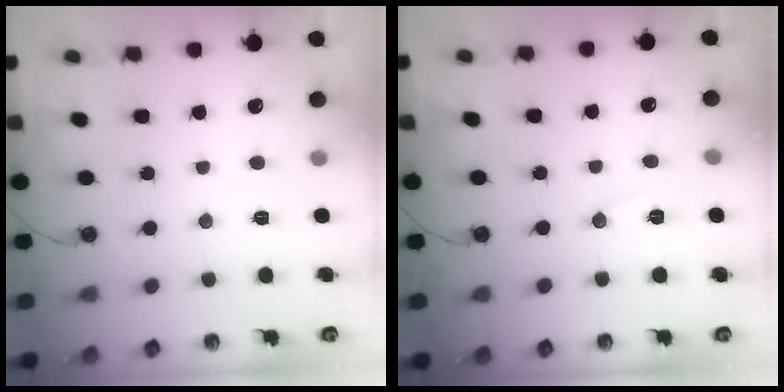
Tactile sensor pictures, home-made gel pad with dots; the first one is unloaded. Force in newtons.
{"total": 6.8, "press": 5.1, "slide": 4.5}